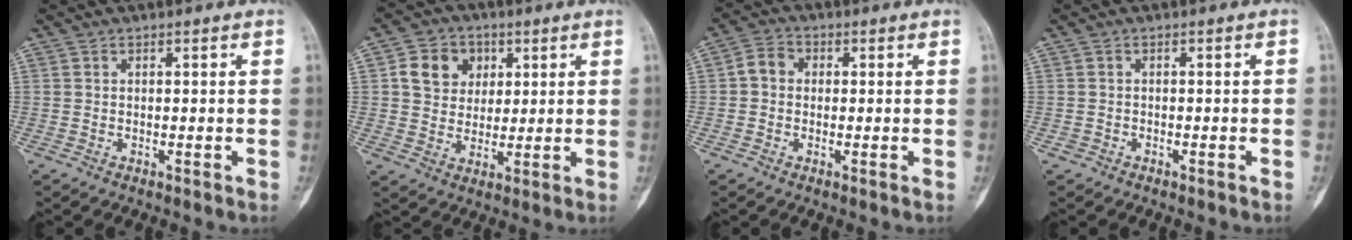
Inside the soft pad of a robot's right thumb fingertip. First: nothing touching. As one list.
[{"total": 8.7, "force": [2.7, 7.4, 3.8], "torque": [-0.029, -0.005, 0.044]}, {"total": 4.0, "force": [0.1, 3.4, 2.1], "torque": [-0.026, 0.013, -0.008]}, {"total": 1.0, "force": [-0.6, 0.7, 0.3], "torque": [-0.010, 0.010, -0.012]}]